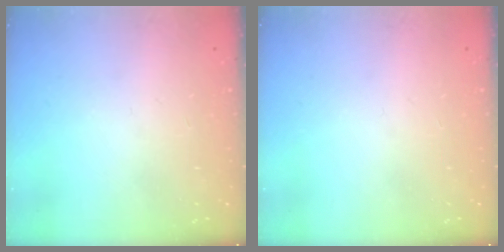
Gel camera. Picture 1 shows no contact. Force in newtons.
{"total": 0.0}